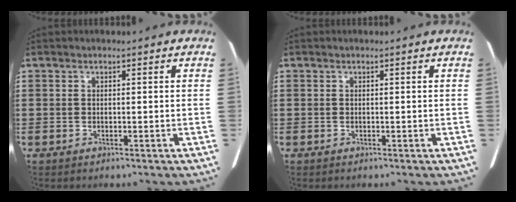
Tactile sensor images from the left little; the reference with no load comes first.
{"total": 0.0}